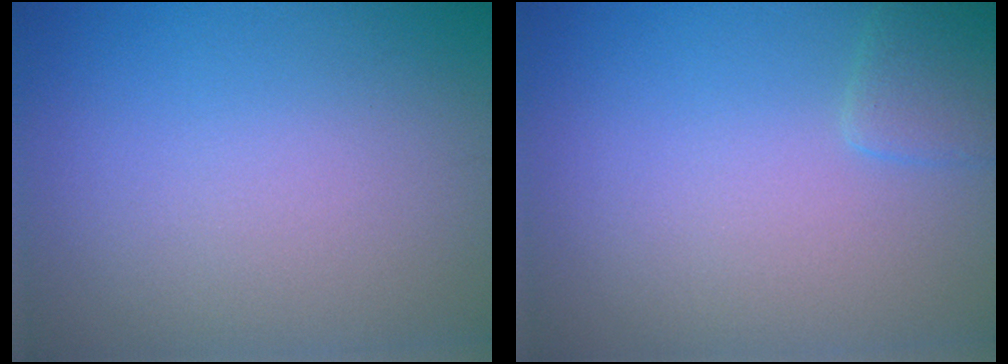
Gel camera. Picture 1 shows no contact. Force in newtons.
{"total": 1.7, "press": 1.7, "slide": 0.1}